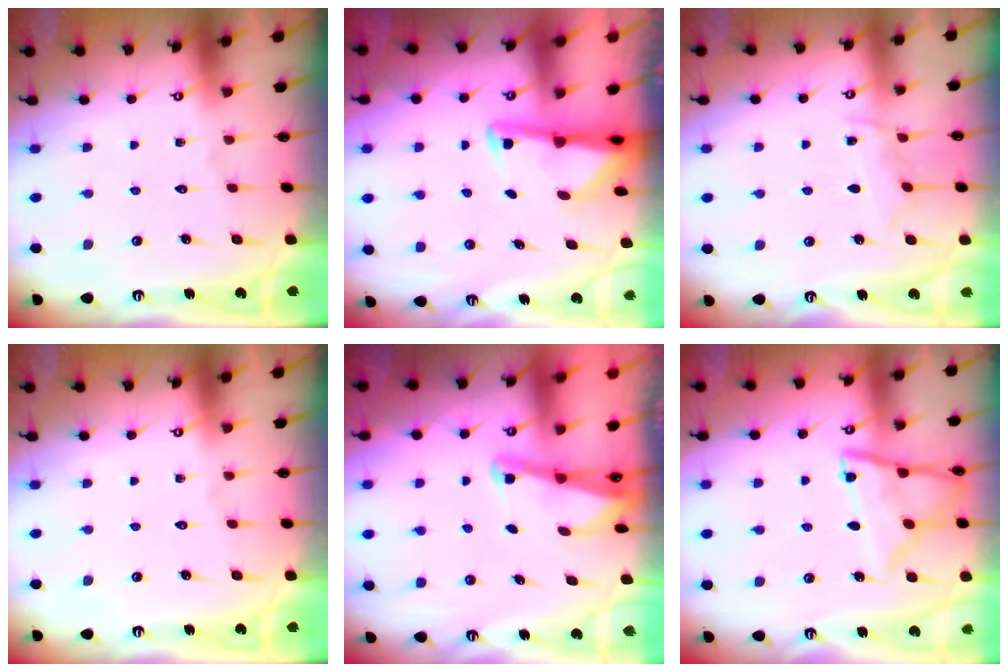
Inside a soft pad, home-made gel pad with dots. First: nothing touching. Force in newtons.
{"total": 3.0, "press": 2.9, "slide": 0.7}
{"total": 5.6, "press": 5.6, "slide": 0.6}
{"total": 0.0}
{"total": 2.2, "press": 2.2, "slide": 0.3}
{"total": 12.3, "press": 12.3, "slide": 0.7}